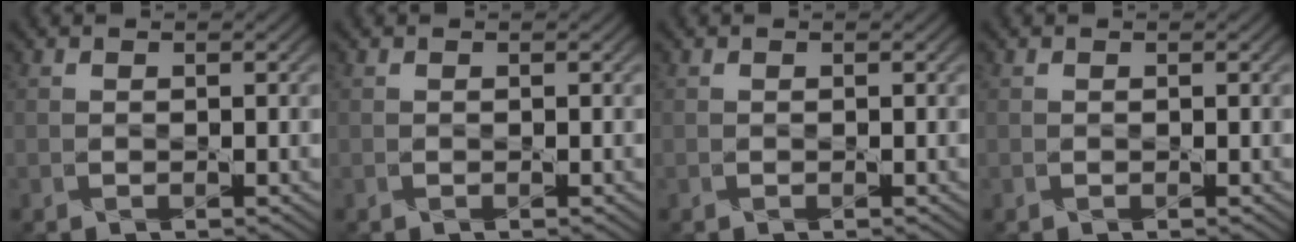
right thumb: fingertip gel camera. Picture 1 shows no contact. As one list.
[{"total": 0.0}, {"total": 0.0}, {"total": 0.0}]